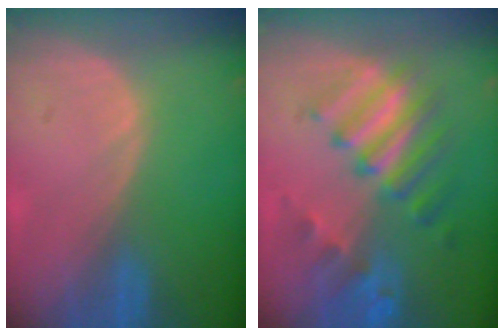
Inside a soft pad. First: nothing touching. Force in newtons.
{"total": 9.5, "press": 8.4, "slide": 4.5}